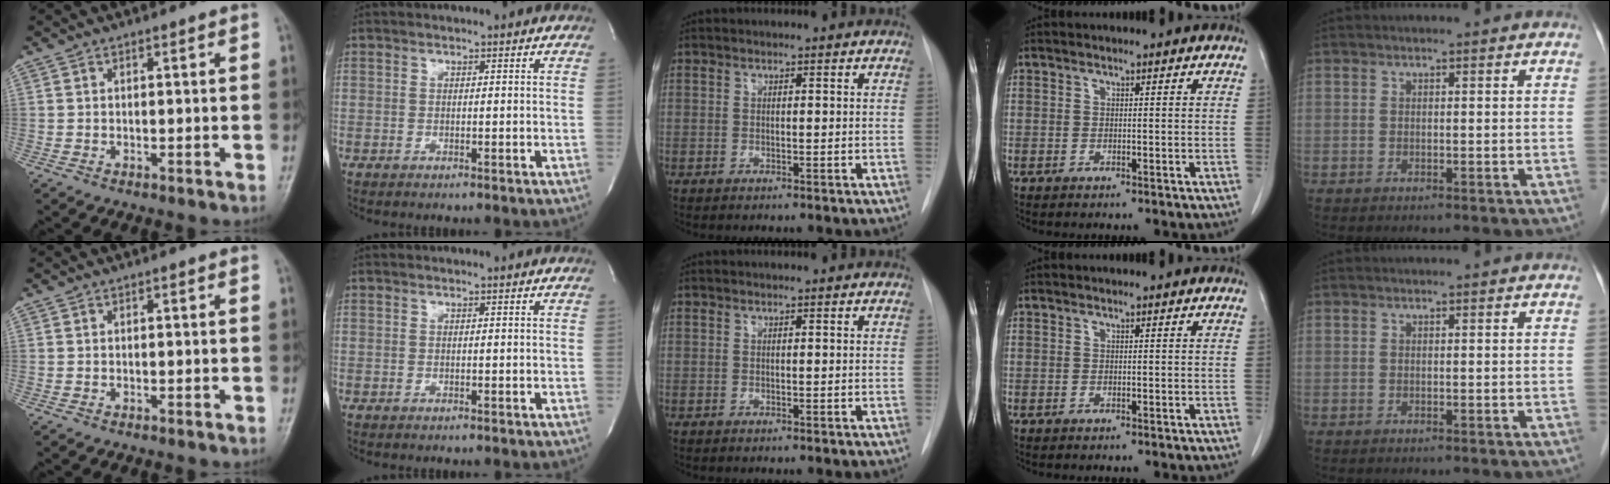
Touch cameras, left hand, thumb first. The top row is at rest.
{}